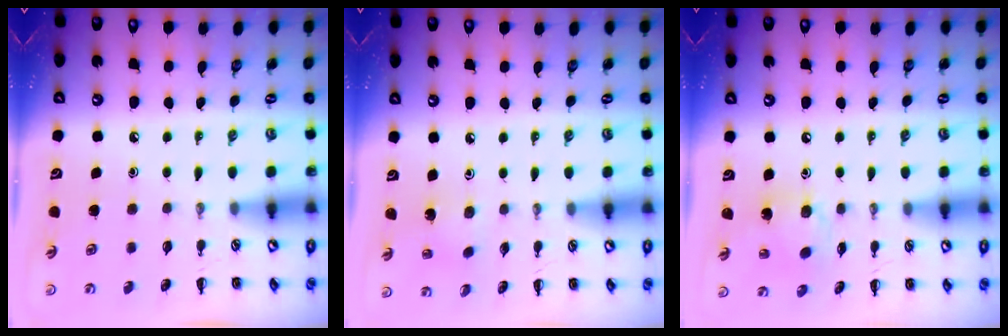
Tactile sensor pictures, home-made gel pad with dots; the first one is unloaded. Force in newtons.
{"total": 1.5, "press": 1.4, "slide": 0.6}
{"total": 7.2, "press": 7.2, "slide": 0.5}